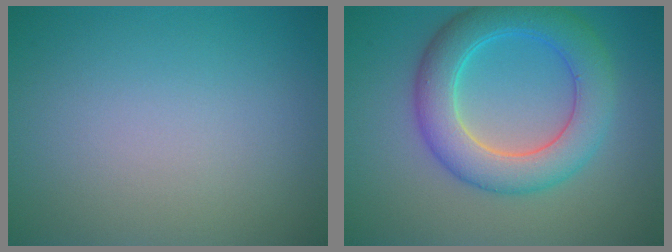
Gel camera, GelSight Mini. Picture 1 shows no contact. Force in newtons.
{"total": 6.6, "press": 6.6, "slide": 0.3}